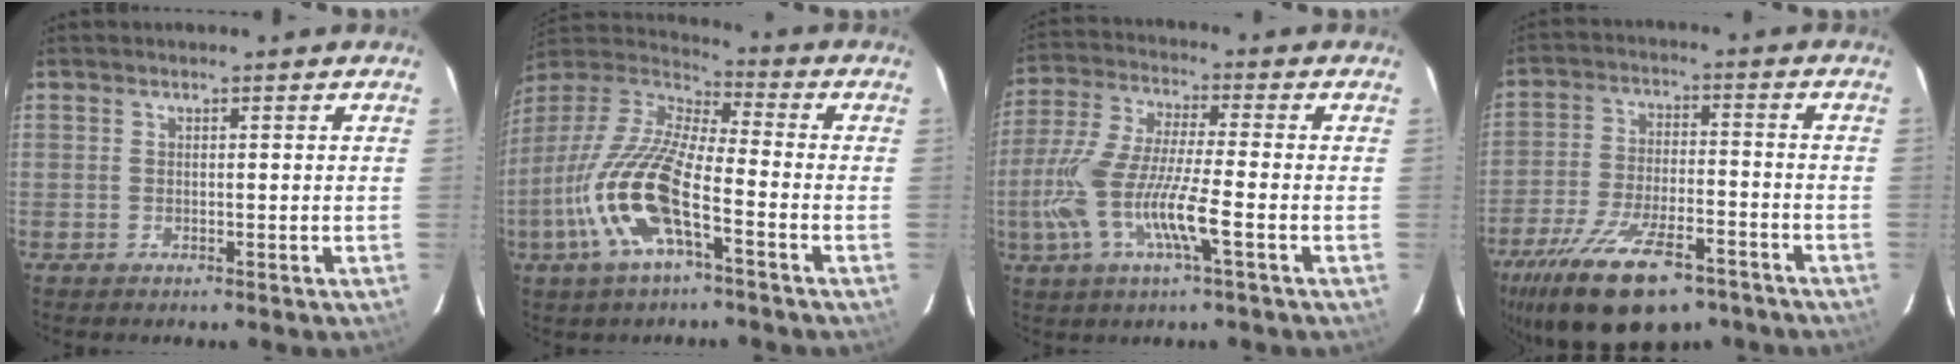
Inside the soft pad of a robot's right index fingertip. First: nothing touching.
{"total": 17.8, "force": [-7.2, 4.8, 15.5], "torque": [-0.322, -0.020, -0.149]}
{"total": 14.3, "force": [-4.5, 1.8, 13.5], "torque": [-0.279, -0.012, -0.089]}
{"total": 20.1, "force": [-13.6, 7.9, 12.5], "torque": [-0.253, -0.035, -0.219]}